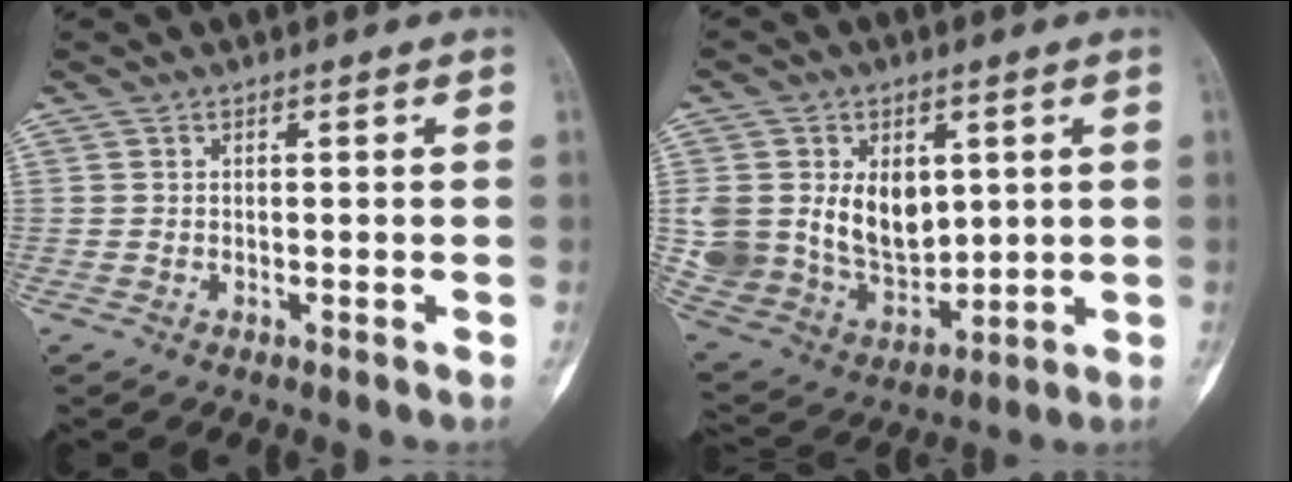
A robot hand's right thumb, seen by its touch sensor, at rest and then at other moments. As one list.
[{"total": 18.4, "force": [3.1, 13.6, 12.0], "torque": [-0.220, -0.019, 0.089]}]